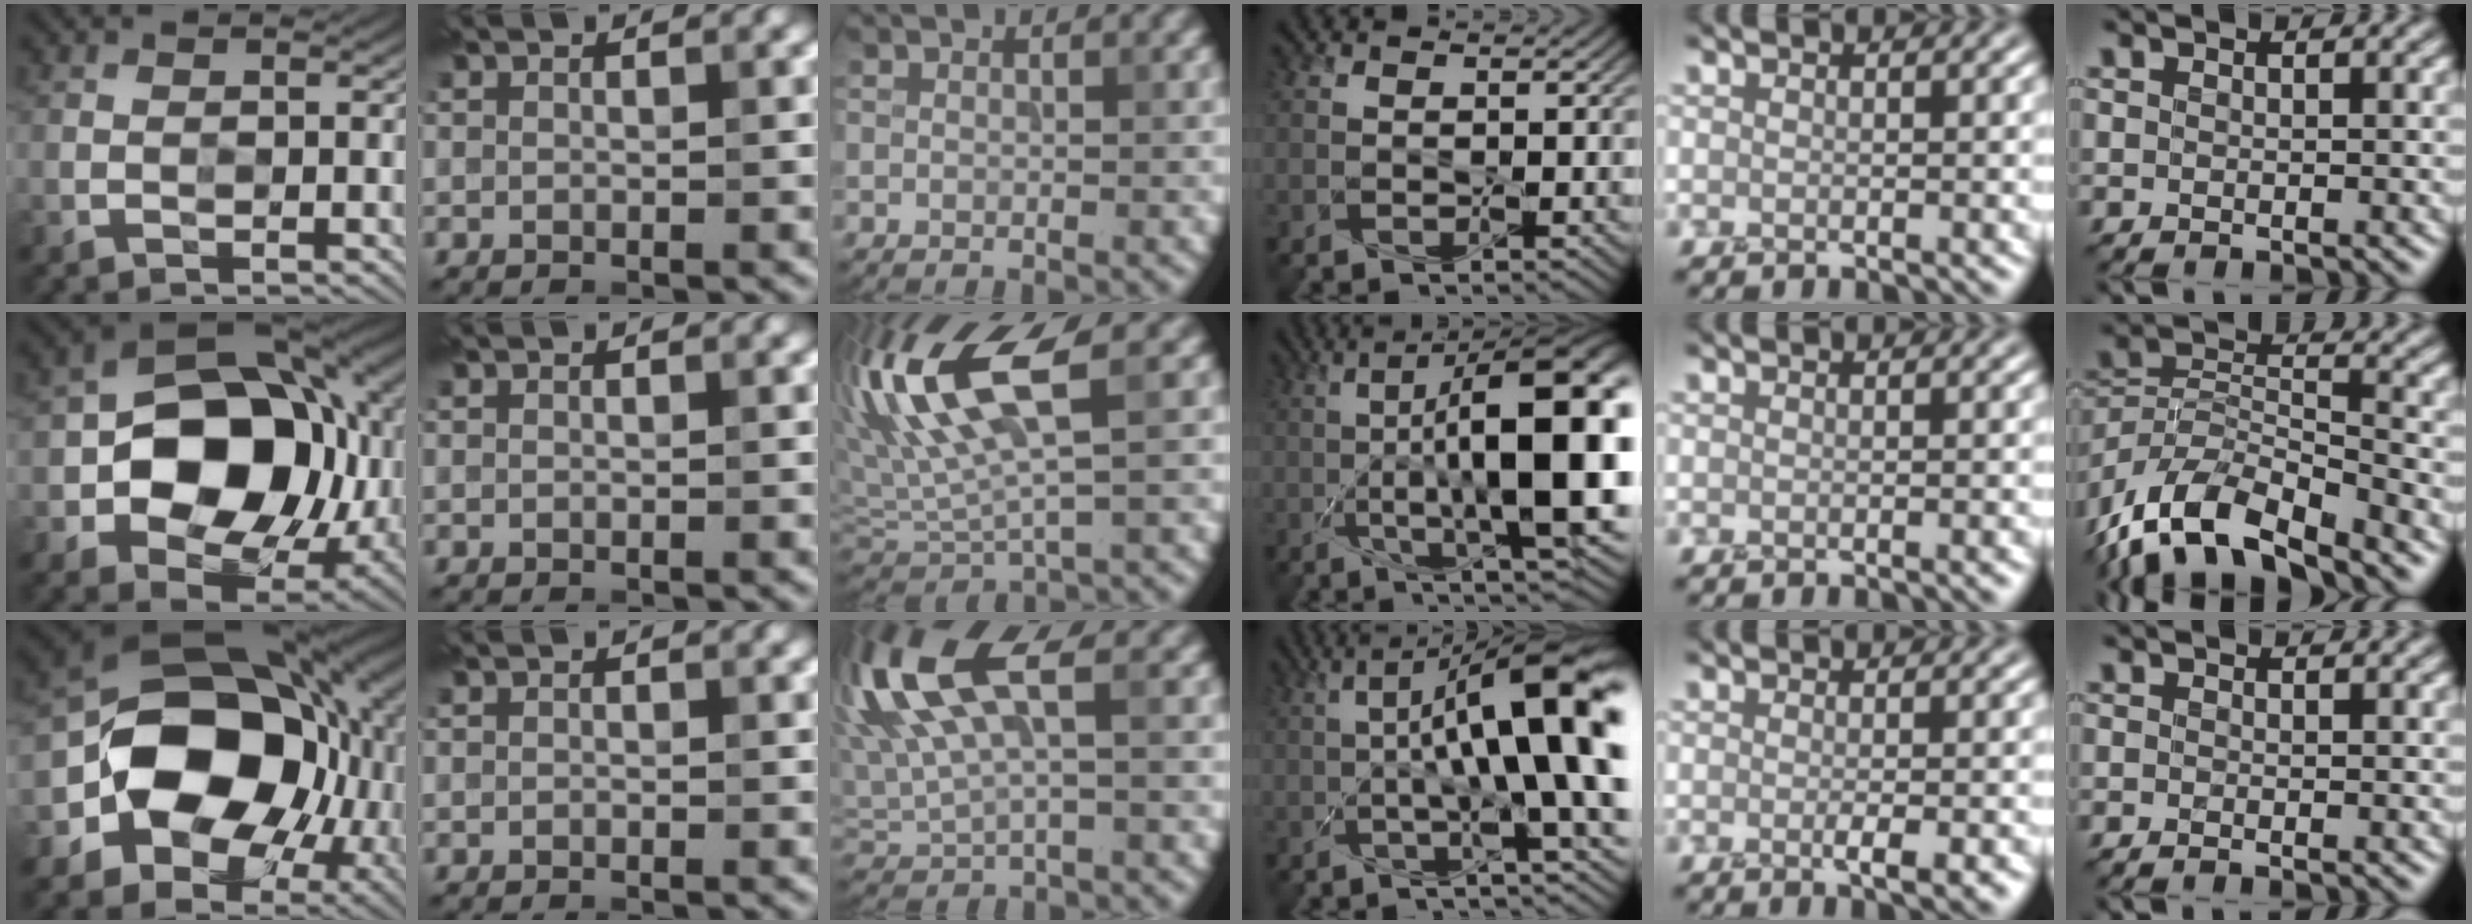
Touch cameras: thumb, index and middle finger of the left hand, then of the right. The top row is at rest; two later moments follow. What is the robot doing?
{"motion": "screw", "object": "medicine bottle"}